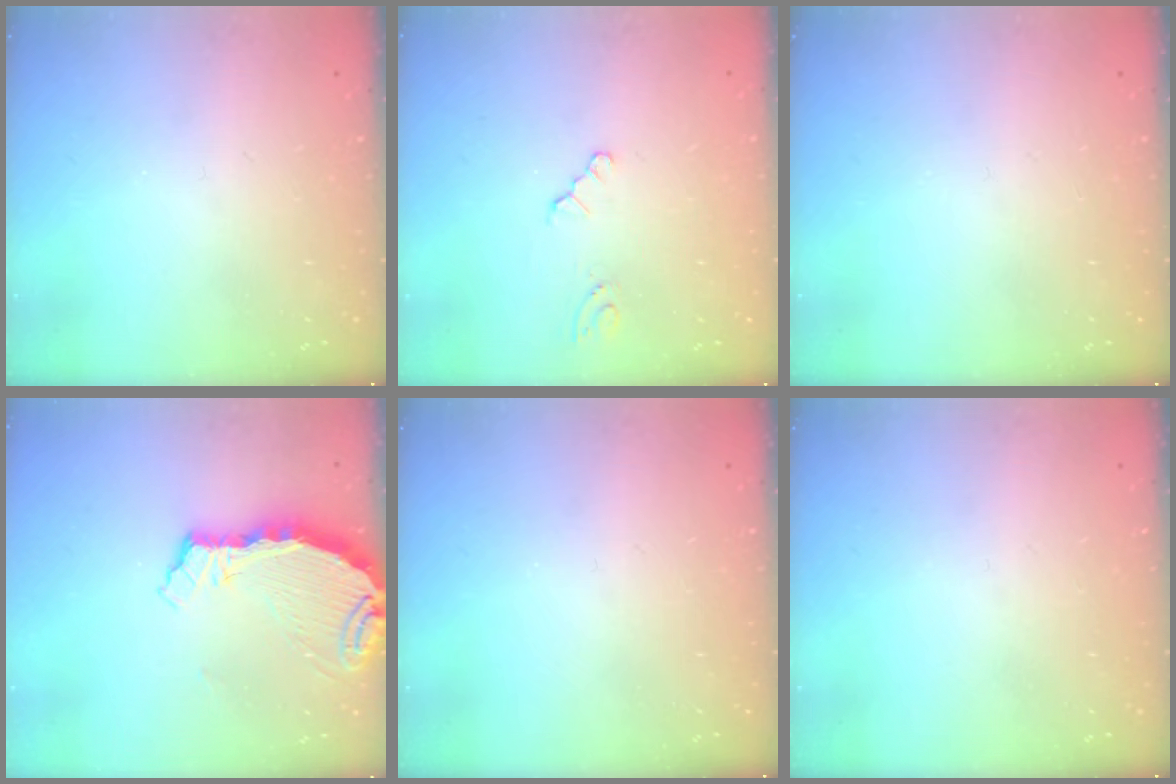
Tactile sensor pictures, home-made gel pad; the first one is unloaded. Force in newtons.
{"total": 0.0}
{"total": 0.0}
{"total": 6.4, "press": 6.4, "slide": 0.7}
{"total": 0.0}
{"total": 0.0}